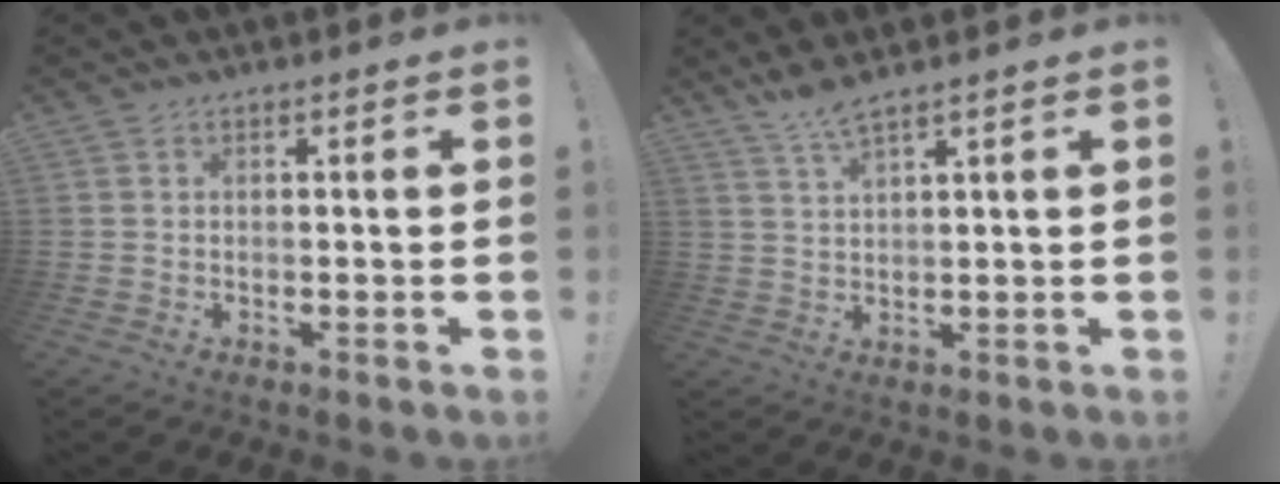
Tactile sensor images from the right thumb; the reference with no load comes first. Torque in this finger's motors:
{"motor_torque": [0.00, 0.00, 0.00, 0.00, 0.00]}